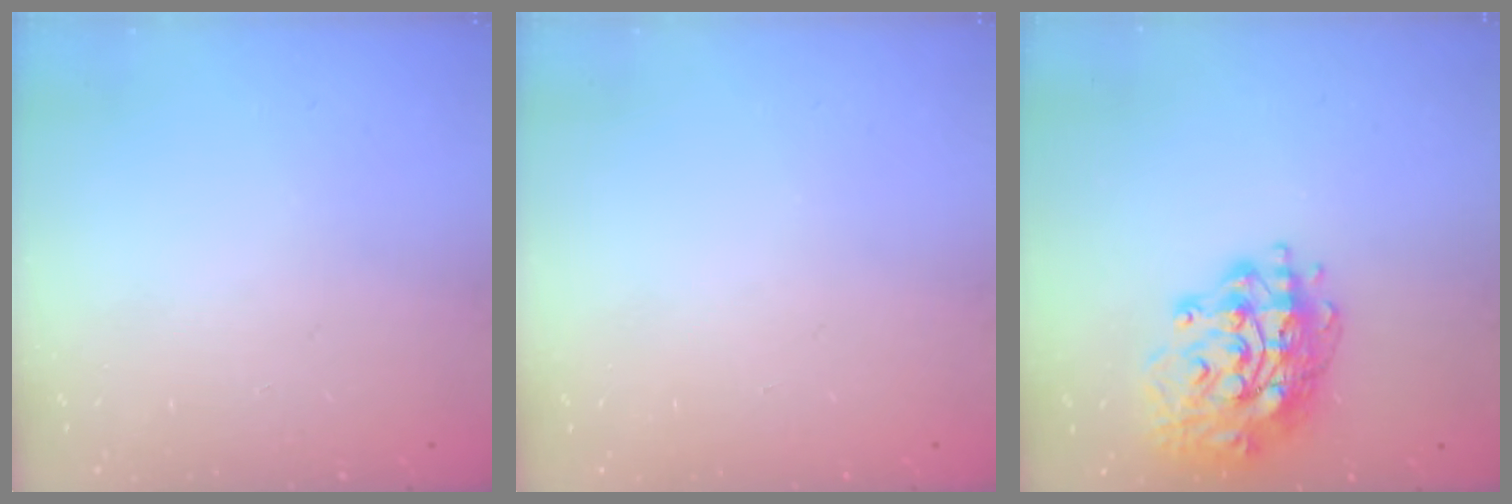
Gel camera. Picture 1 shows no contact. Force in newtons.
{"total": 0.0}
{"total": 15.7, "press": 15.7, "slide": 1.3}